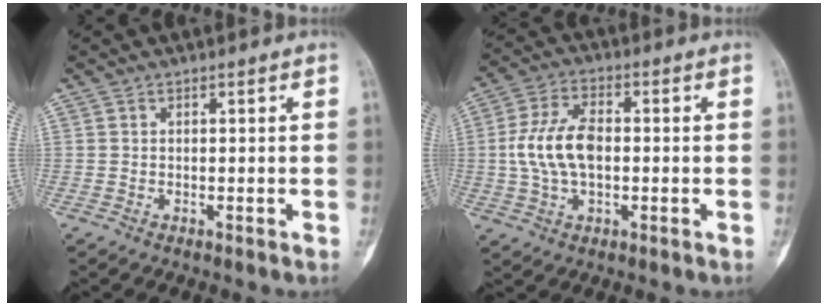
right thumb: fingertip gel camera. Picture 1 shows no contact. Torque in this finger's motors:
{"motor_torque": [0.10, 0.11, 0.52, -0.42, 0.21]}